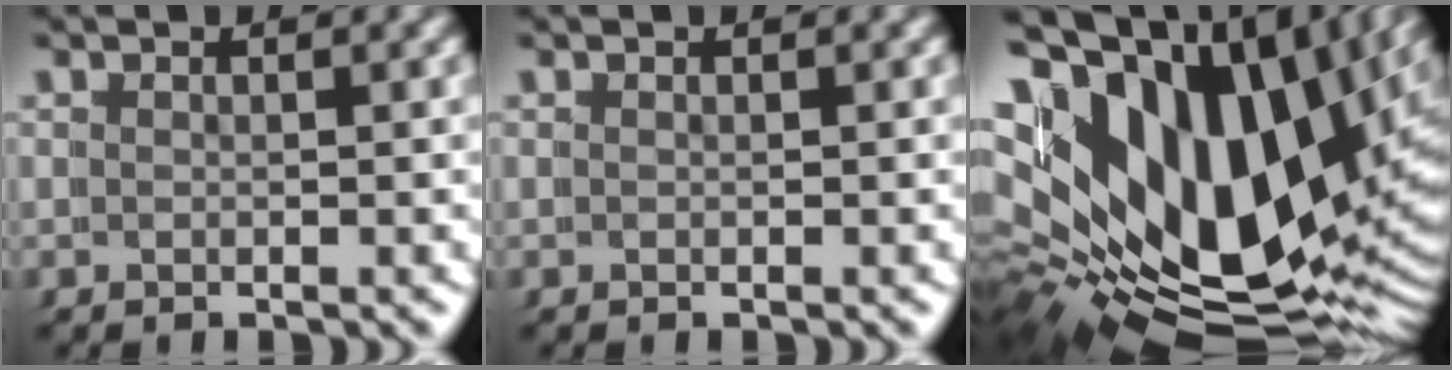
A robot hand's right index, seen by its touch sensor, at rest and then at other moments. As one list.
[{"total": 0.0}, {"total": 19.2, "force": [2.5, 12.8, 14.0], "torque": [-0.266, -0.032, 0.051]}]